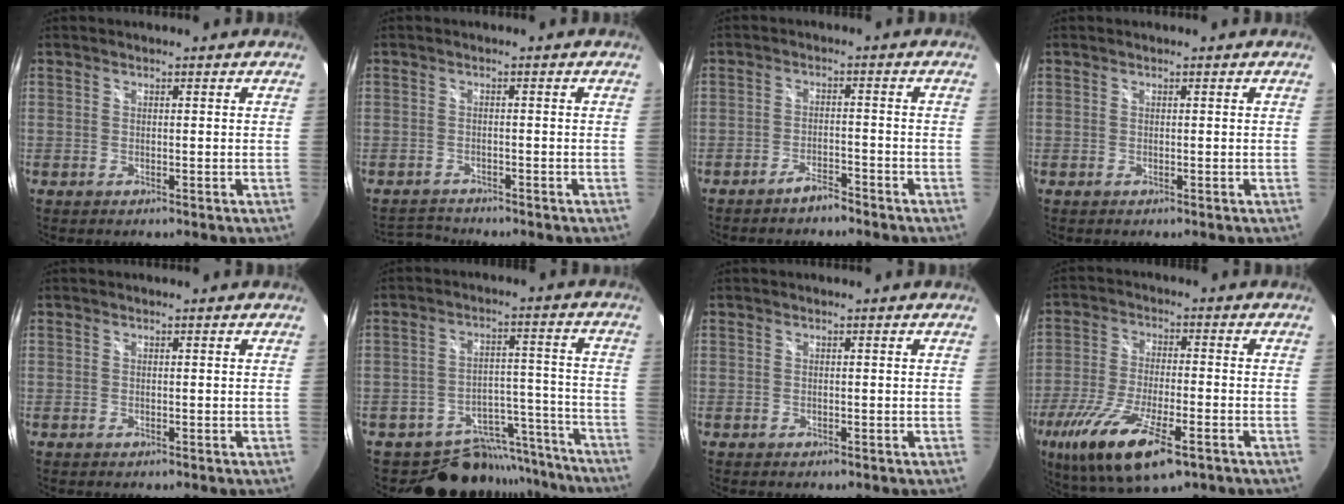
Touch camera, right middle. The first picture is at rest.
{"total": 3.1, "force": [-3.0, 0.5, 0.0], "torque": [-0.010, 0.003, -0.057]}
{"total": 3.3, "force": [-3.0, 0.6, 1.1], "torque": [-0.036, 0.002, -0.047]}
{"total": 0.0}
{"total": 0.0}
{"total": 14.2, "force": [-12.6, 6.4, 1.3], "torque": [-0.022, 0.051, -0.168]}
{"total": 0.0}
{"total": 17.9, "force": [-9.9, 5.7, 13.9], "torque": [-0.285, -0.059, -0.176]}